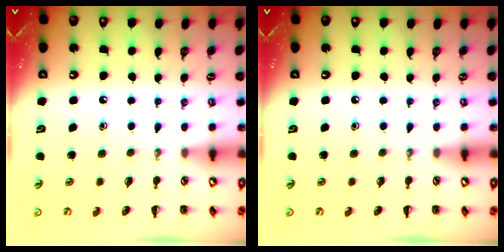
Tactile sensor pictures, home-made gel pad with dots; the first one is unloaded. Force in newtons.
{"total": 0.0}